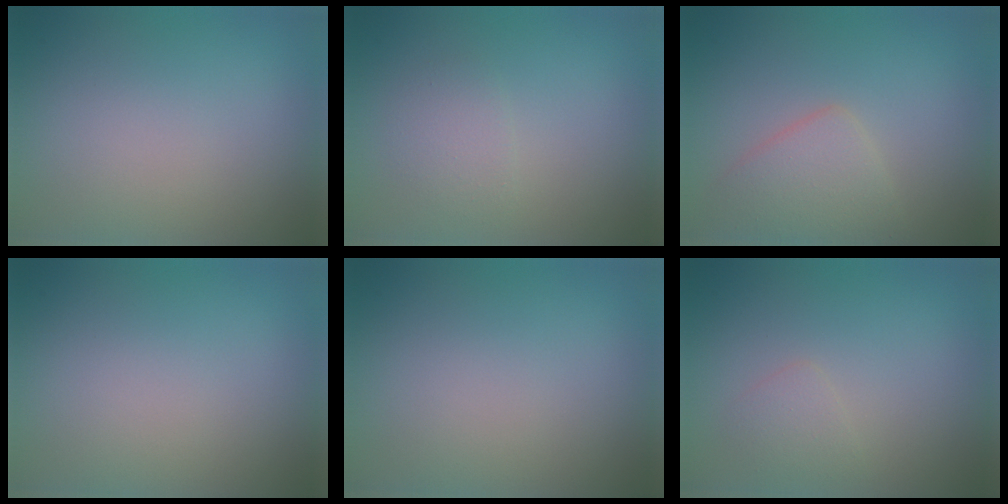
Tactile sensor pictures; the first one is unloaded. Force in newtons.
{"total": 1.6, "press": 1.6, "slide": 0.1}
{"total": 3.3, "press": 3.3, "slide": 0.1}
{"total": 0.0}
{"total": 0.0}
{"total": 1.2, "press": 1.2, "slide": 0.1}